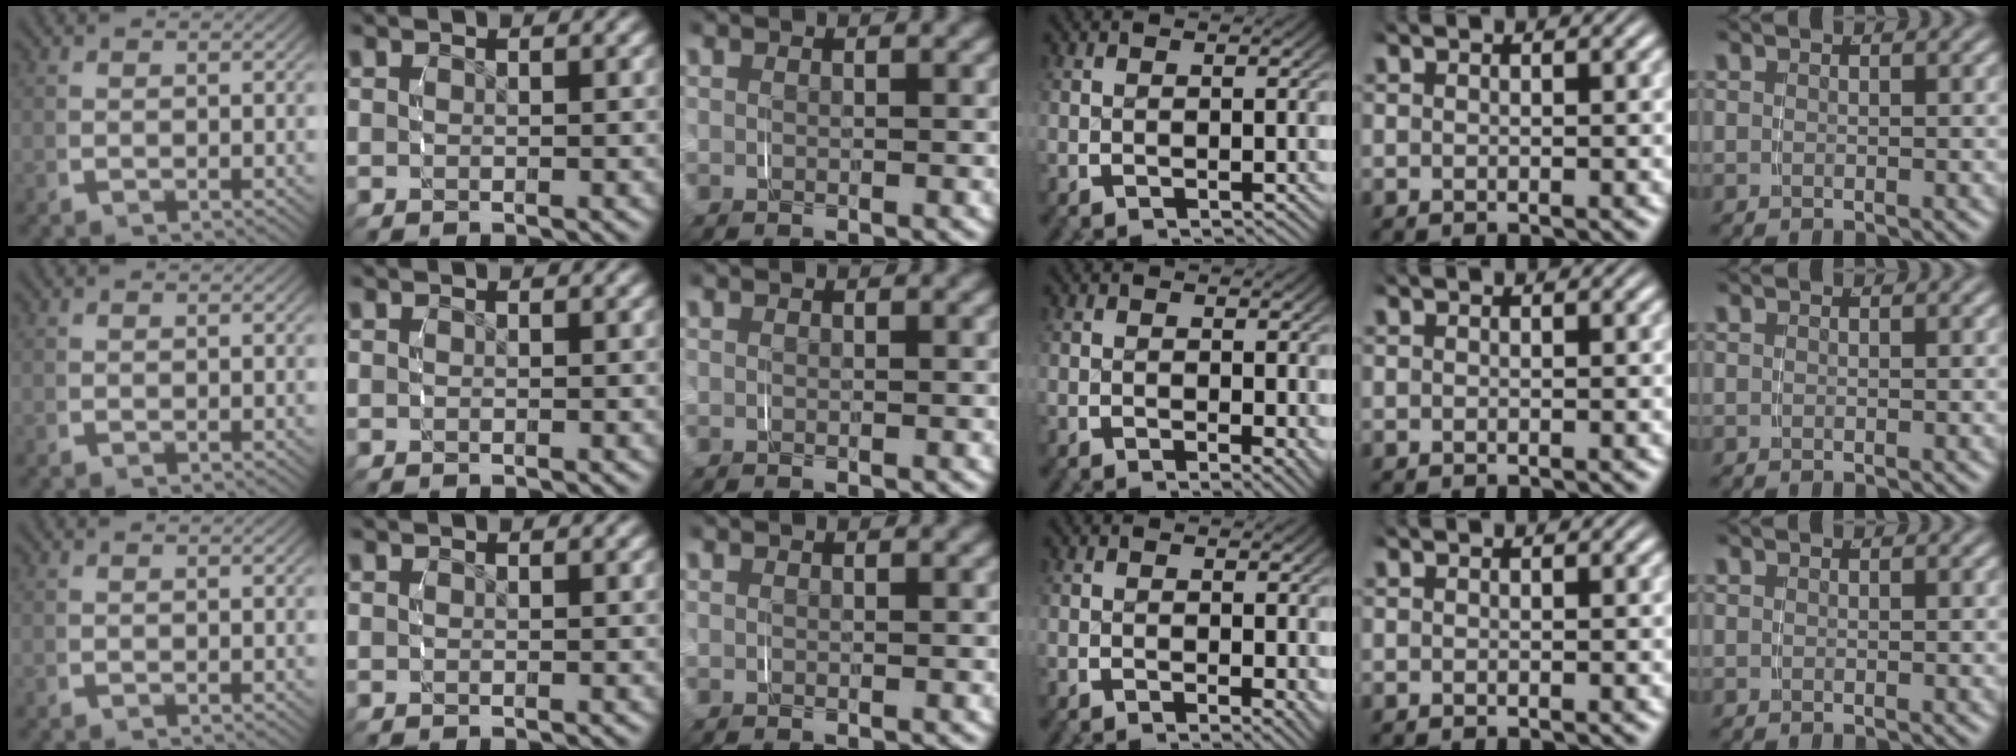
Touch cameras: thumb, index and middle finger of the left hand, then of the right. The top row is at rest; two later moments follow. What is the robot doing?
{"motion": "grasp_and_lifting", "object": "jewelry box"}